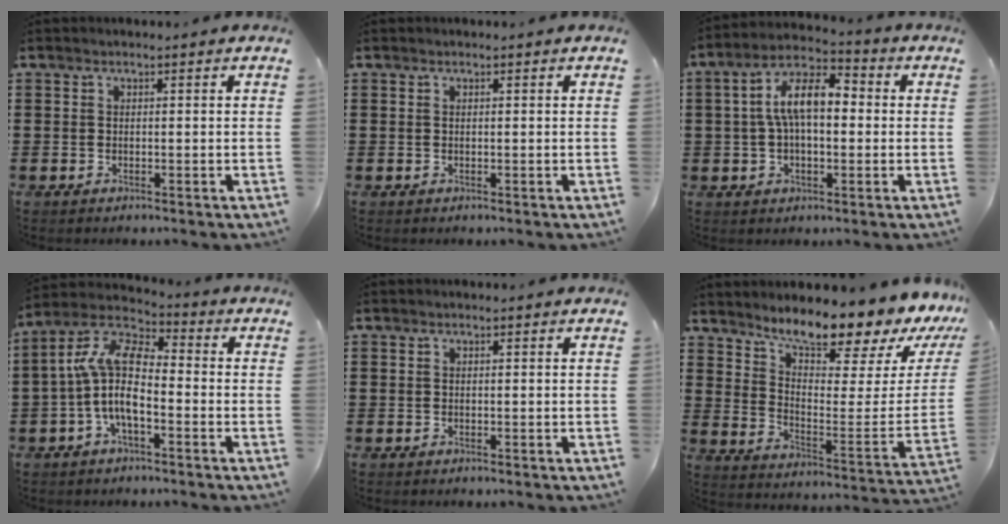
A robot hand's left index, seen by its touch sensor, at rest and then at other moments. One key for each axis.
{"total": 0.0}
{"total": 9.9, "fx": 1.5, "fy": 4.6, "fz": 8.6, "tx": -0.186, "ty": 0.010, "tz": 0.019}
{"total": 9.6, "fx": -2.3, "fy": 3.7, "fz": 8.6, "tx": -0.209, "ty": -0.016, "tz": -0.057}
{"total": 0.0}
{"total": 10.1, "fx": 9.2, "fy": 1.4, "fz": 3.9, "tx": -0.080, "ty": -0.088, "tz": 0.152}